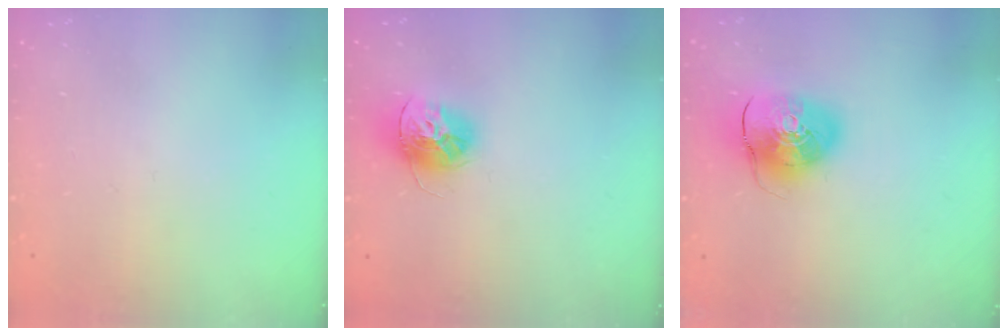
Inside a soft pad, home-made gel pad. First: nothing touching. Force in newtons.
{"total": 13.5, "press": 13.5, "slide": 1.0}
{"total": 11.8, "press": 11.7, "slide": 1.9}